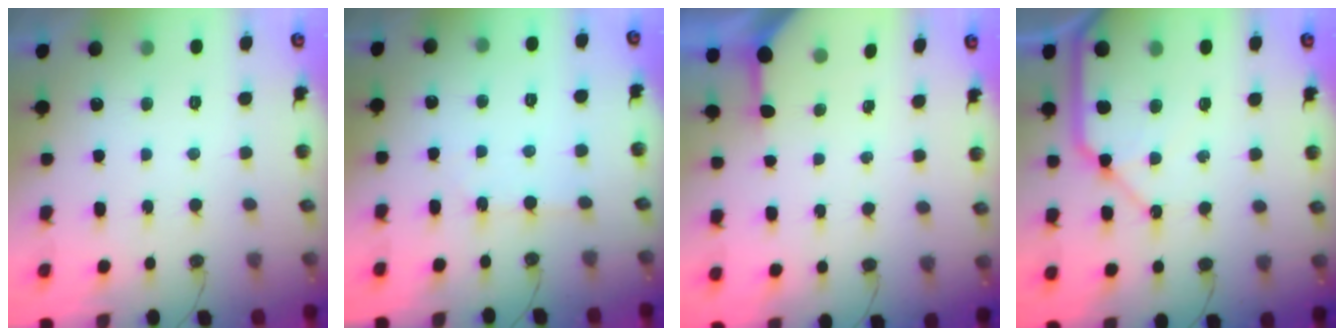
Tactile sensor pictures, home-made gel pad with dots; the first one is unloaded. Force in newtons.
{"total": 2.9, "press": 2.9, "slide": 0.5}
{"total": 3.2, "press": 3.2, "slide": 0.3}
{"total": 15.7, "press": 15.5, "slide": 2.1}